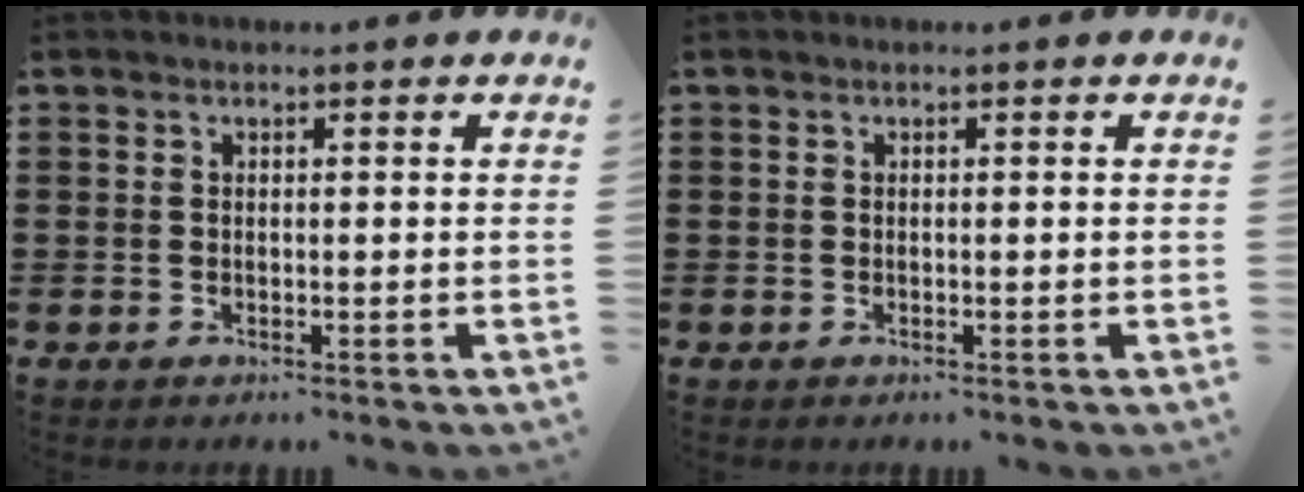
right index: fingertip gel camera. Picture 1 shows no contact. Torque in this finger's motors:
{"motor_torque": [0.01, 0.00, 0.00, 0.00]}